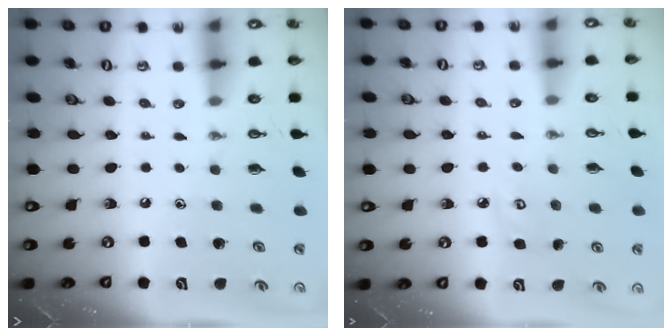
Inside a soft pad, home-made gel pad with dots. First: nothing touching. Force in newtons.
{"total": 4.9, "press": 4.9, "slide": 0.6}